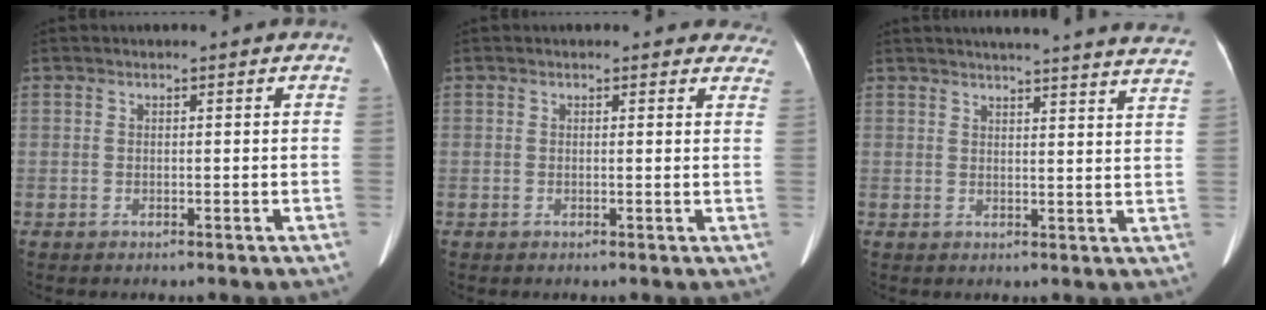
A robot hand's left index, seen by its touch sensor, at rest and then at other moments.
{"total": 4.8, "force": [4.0, 2.5, 0.1], "torque": [0.035, -0.008, 0.011]}
{"total": 24.6, "force": [23.1, 0.9, 8.3], "torque": [-0.107, -0.055, 0.259]}